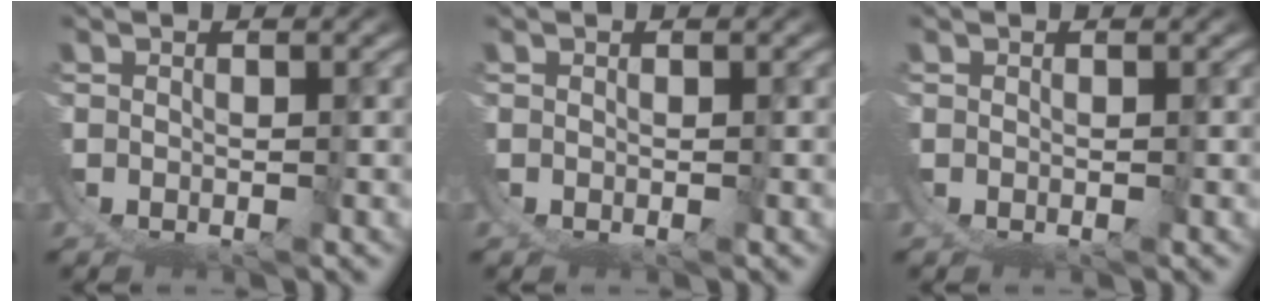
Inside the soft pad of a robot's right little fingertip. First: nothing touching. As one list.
[{"total": 0.0}, {"total": 0.0}]